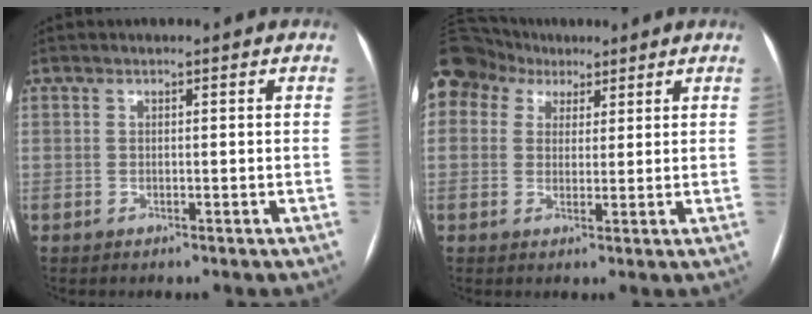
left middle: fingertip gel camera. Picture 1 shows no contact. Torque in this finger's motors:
{"motor_torque": [1.32, -0.82, 1.06, 0.12]}